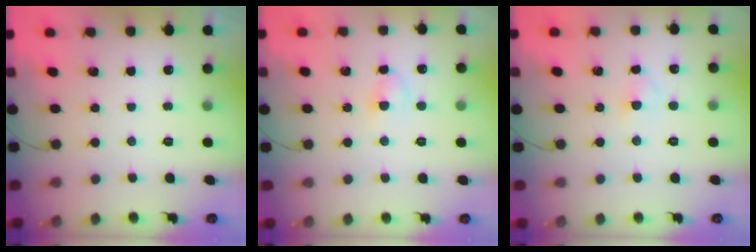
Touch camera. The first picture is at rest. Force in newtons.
{"total": 3.5, "press": 3.3, "slide": 1.3}
{"total": 2.5, "press": 2.3, "slide": 1.0}